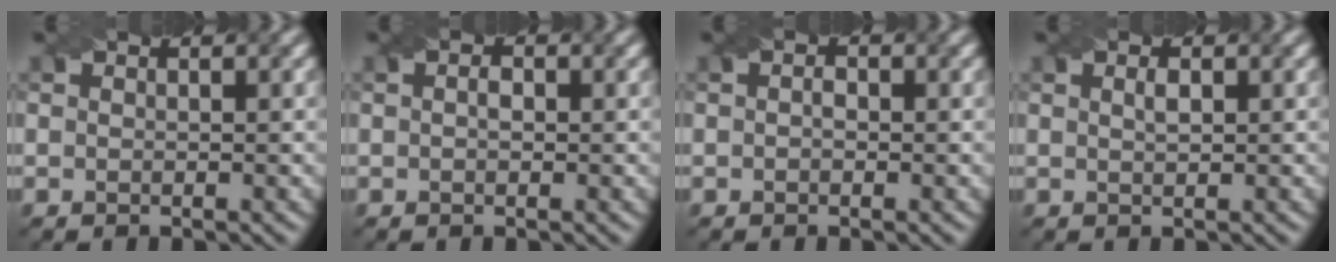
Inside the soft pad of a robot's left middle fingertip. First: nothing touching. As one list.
[{"total": 1.2, "force": [0.1, 0.8, 0.9], "torque": [-0.011, -0.002, -0.002]}, {"total": 1.2, "force": [0.1, 0.8, 0.8], "torque": [-0.013, -0.002, -0.004]}, {"total": 1.0, "force": [0.4, 0.4, 0.8], "torque": [-0.017, 0.002, 0.008]}]